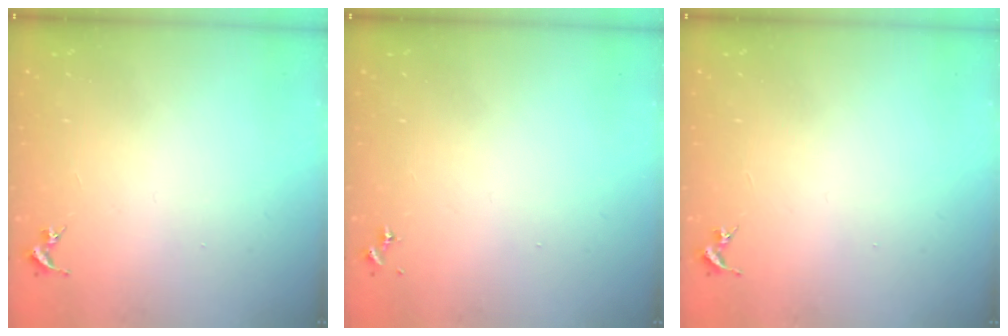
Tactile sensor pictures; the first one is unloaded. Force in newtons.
{"total": 0.0}
{"total": 0.0}